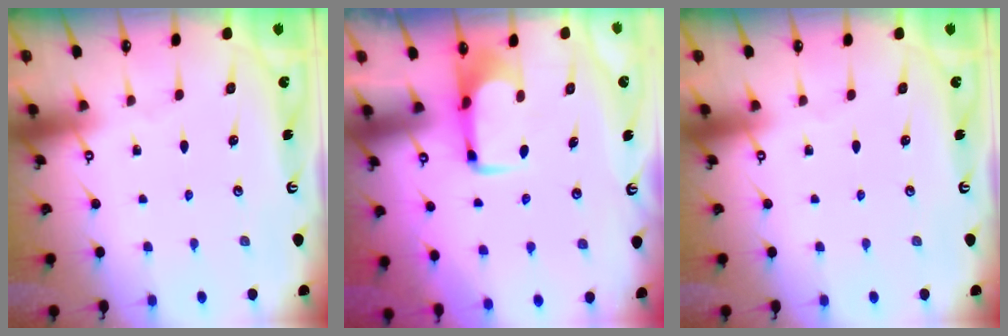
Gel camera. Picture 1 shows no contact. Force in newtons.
{"total": 1.9, "press": 1.9, "slide": 0.4}
{"total": 0.0}